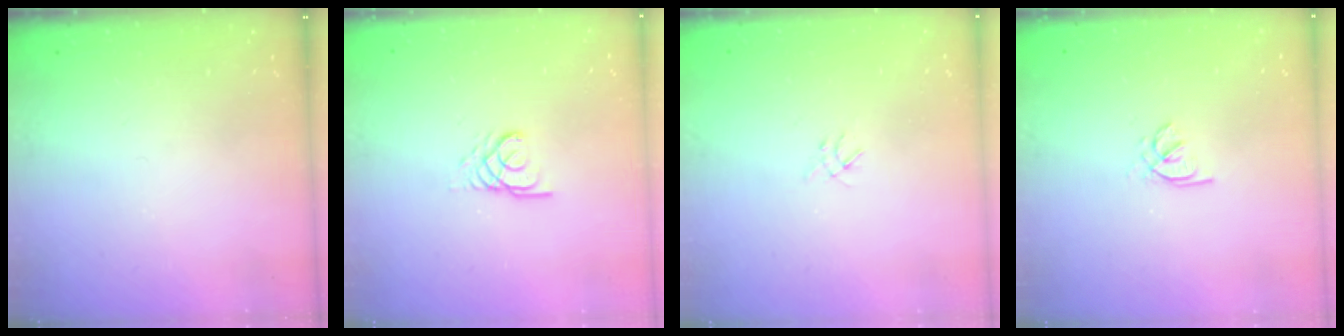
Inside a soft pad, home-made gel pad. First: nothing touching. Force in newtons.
{"total": 2.4, "press": 2.4, "slide": 0.1}
{"total": 1.2, "press": 1.1, "slide": 0.5}
{"total": 1.8, "press": 1.8, "slide": 0.5}